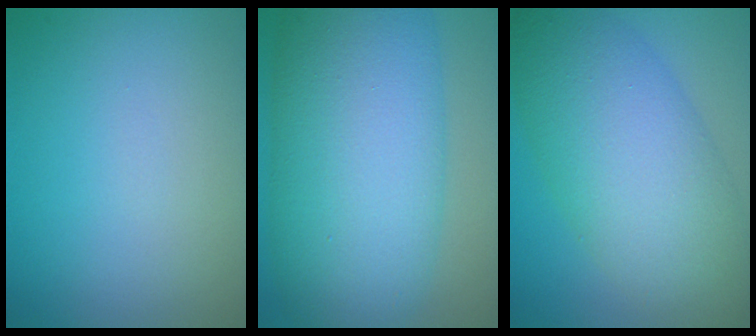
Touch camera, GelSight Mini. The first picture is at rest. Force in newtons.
{"total": 13.4, "press": 13.4, "slide": 0.0}
{"total": 9.8, "press": 9.8, "slide": 0.4}